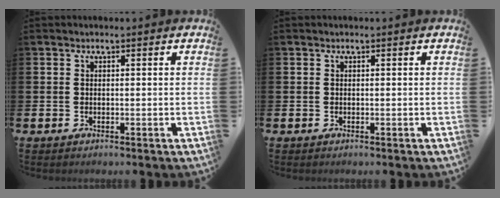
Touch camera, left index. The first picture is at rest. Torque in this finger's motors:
{"motor_torque": [0.00, 0.00, 0.00, 0.00]}